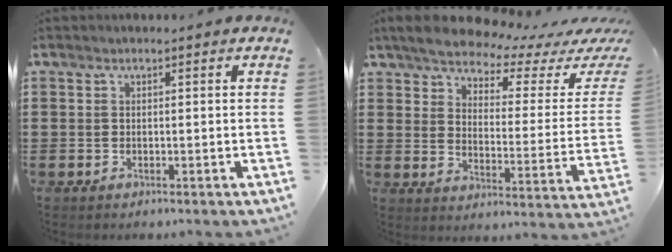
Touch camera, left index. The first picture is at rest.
{"total": 5.3, "force": [5.0, 0.7, 1.5], "torque": [-0.060, -0.037, 0.085]}